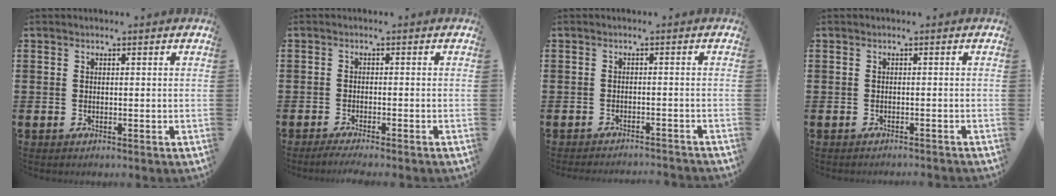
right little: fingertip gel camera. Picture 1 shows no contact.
{"total": 1.4, "force": [-1.2, -0.1, 0.8], "torque": [-0.010, 0.001, -0.023]}
{"total": 1.0, "force": [-1.0, -0.1, 0.0], "torque": [-0.001, 0.006, -0.020]}
{"total": 0.0}